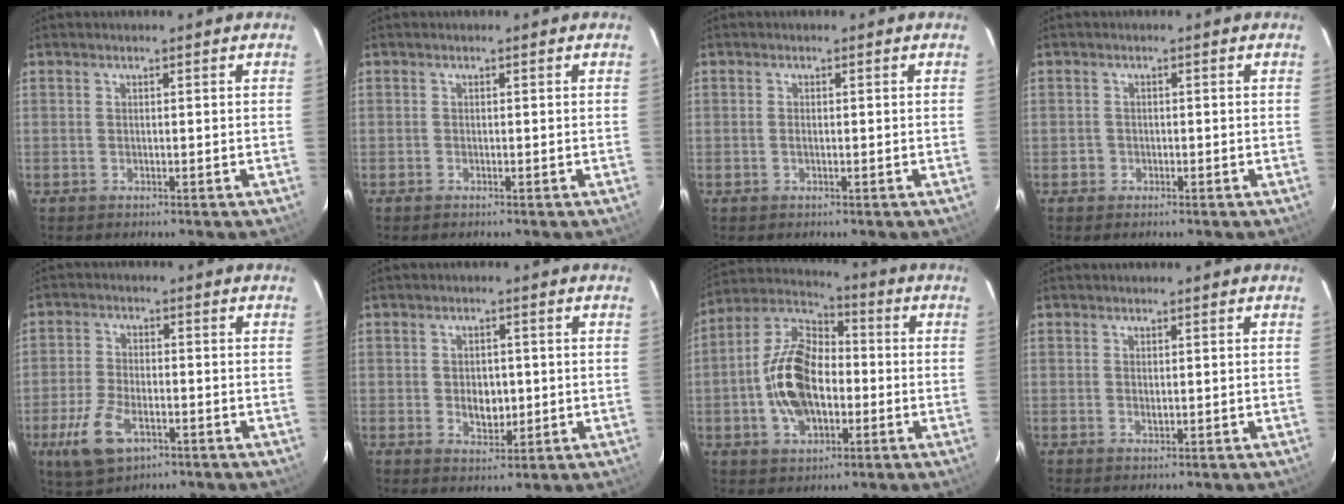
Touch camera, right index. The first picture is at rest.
{"total": 0.0}
{"total": 0.7, "force": [-0.1, 0.4, 0.6], "torque": [-0.012, 0.000, -0.003]}
{"total": 1.6, "force": [-0.6, 1.5, 0.0], "torque": [-0.001, 0.006, -0.007]}
{"total": 9.4, "force": [-4.5, 4.8, 6.7], "torque": [-0.155, -0.010, -0.080]}
{"total": 5.0, "force": [-0.4, 3.6, 3.4], "torque": [-0.057, -0.003, 0.000]}
{"total": 14.9, "force": [-2.7, 9.3, 11.4], "torque": [-0.230, 0.021, -0.045]}
{"total": 0.9, "force": [0.1, 0.6, 0.6], "torque": [-0.012, 0.000, 0.002]}